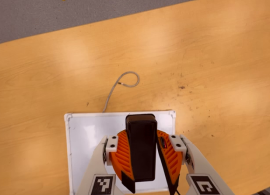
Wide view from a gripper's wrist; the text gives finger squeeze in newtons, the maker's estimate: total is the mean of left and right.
{"total": 8.9, "left": 8.6, "right": 9.1}